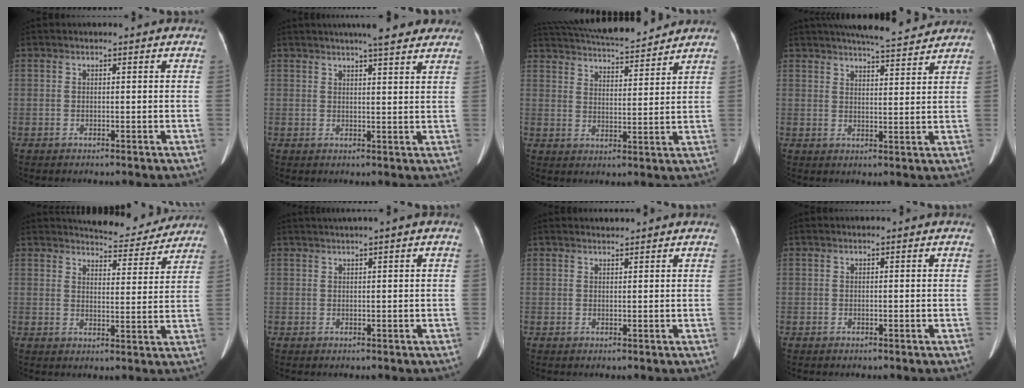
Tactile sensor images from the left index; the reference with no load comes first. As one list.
[{"total": 9.8, "force": [8.3, 1.6, 5.1], "torque": [-0.058, 0.020, 0.095]}, {"total": 16.4, "force": [15.0, 2.5, 6.1], "torque": [-0.111, 0.027, 0.231]}, {"total": 11.0, "force": [10.1, 1.2, 4.3], "torque": [-0.065, 0.011, 0.136]}, {"total": 9.9, "force": [9.5, 2.1, 1.4], "torque": [-0.012, -0.008, 0.117]}, {"total": 1.6, "force": [1.2, -0.3, 1.0], "torque": [-0.019, 0.021, 0.027]}, {"total": 1.3, "force": [1.3, -0.1, -0.1], "torque": [-0.005, 0.011, 0.028]}, {"total": 0.0}]